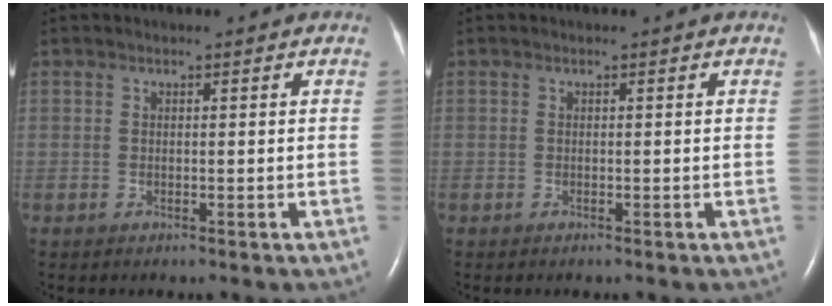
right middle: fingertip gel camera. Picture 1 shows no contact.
{"total": 0.0}